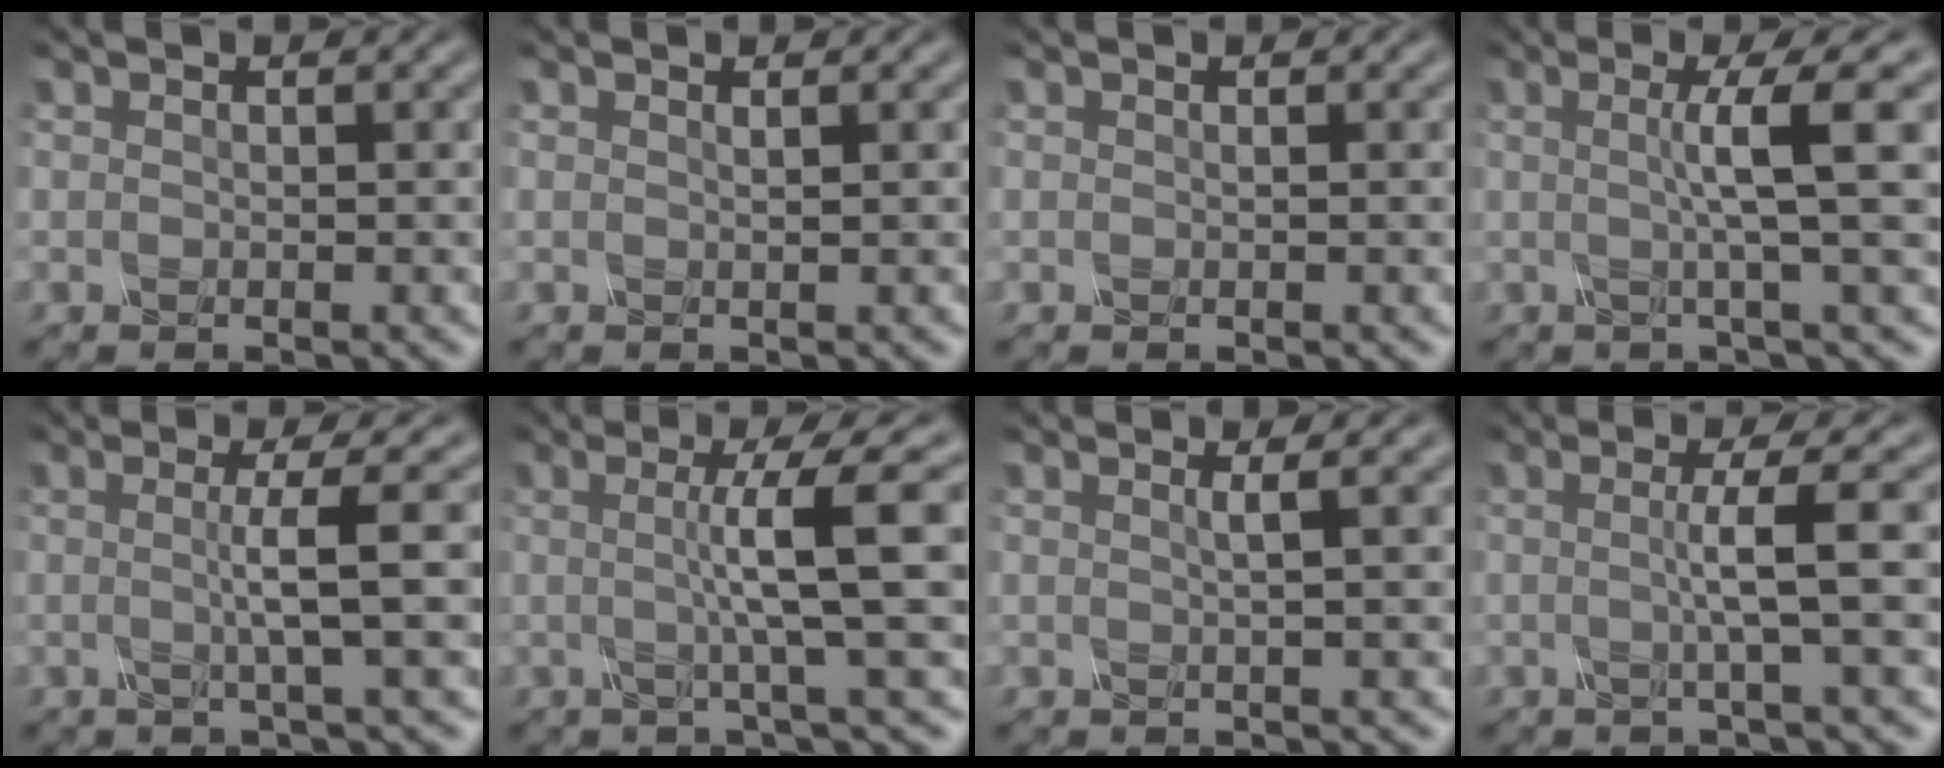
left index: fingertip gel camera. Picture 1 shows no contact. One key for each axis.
{"total": 0.7, "fx": 0.4, "fy": 0.3, "fz": 0.6, "tx": 0.000, "ty": 0.000, "tz": 0.003}
{"total": 0.0}
{"total": 5.8, "fx": 0.8, "fy": 0.7, "fz": 5.7, "tx": -0.087, "ty": 0.012, "tz": 0.008}
{"total": 4.4, "fx": 0.2, "fy": 0.7, "fz": 4.4, "tx": -0.069, "ty": 0.002, "tz": -0.006}
{"total": 7.3, "fx": 0.6, "fy": 1.0, "fz": 7.2, "tx": -0.110, "ty": 0.012, "tz": 0.007}
{"total": 2.3, "fx": 0.6, "fy": 0.7, "fz": 2.1, "tx": -0.028, "ty": 0.007, "tz": -0.008}
{"total": 4.3, "fx": 0.1, "fy": 0.6, "fz": 4.3, "tx": -0.066, "ty": 0.003, "tz": -0.009}